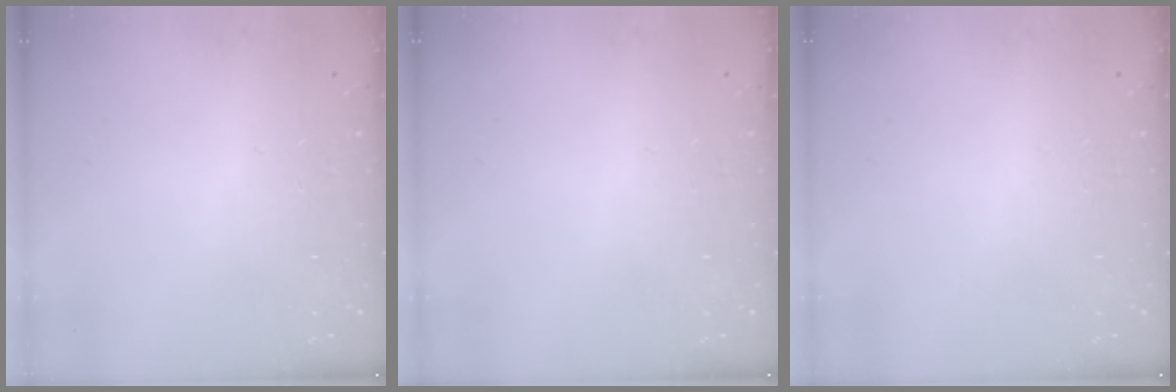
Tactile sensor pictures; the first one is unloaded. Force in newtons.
{"total": 0.0}
{"total": 0.0}